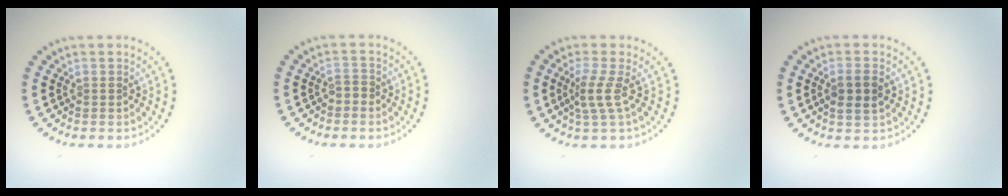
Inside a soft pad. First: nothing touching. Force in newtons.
{"total": 1.0, "press": 0.8, "slide": 0.6}
{"total": 2.2, "press": 1.5, "slide": 1.7}
{"total": 2.4, "press": 2.3, "slide": 0.7}